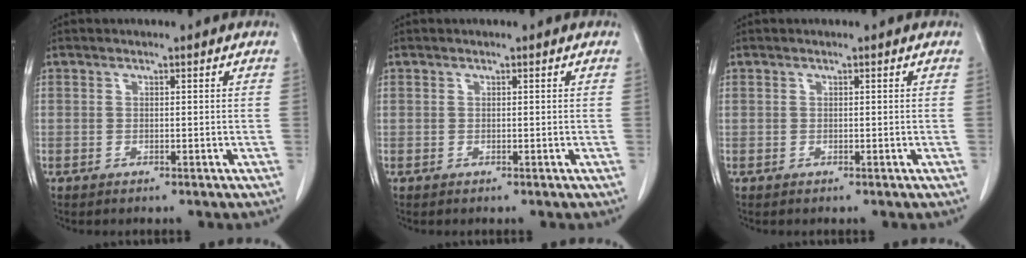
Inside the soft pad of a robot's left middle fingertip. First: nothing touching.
{"total": 0.0}
{"total": 0.0}